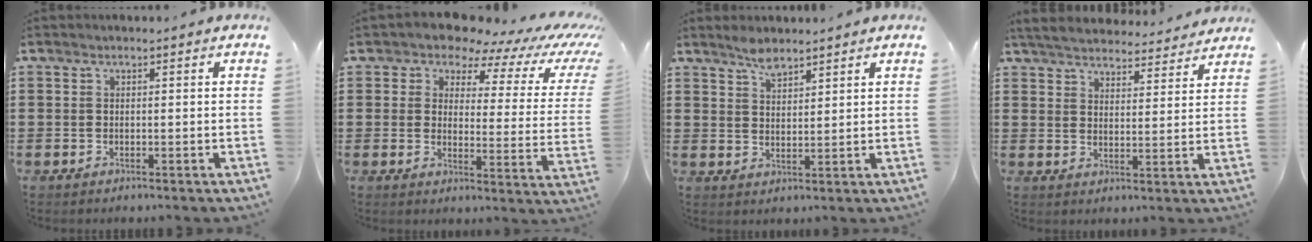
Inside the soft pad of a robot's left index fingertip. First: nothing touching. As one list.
[{"total": 6.2, "force": [5.0, 2.6, 2.6], "torque": [-0.066, -0.032, 0.082]}, {"total": 3.2, "force": [2.7, 1.1, 1.2], "torque": [-0.030, 0.003, 0.052]}, {"total": 4.7, "force": [4.6, 0.6, 0.6], "torque": [-0.035, -0.026, 0.079]}]